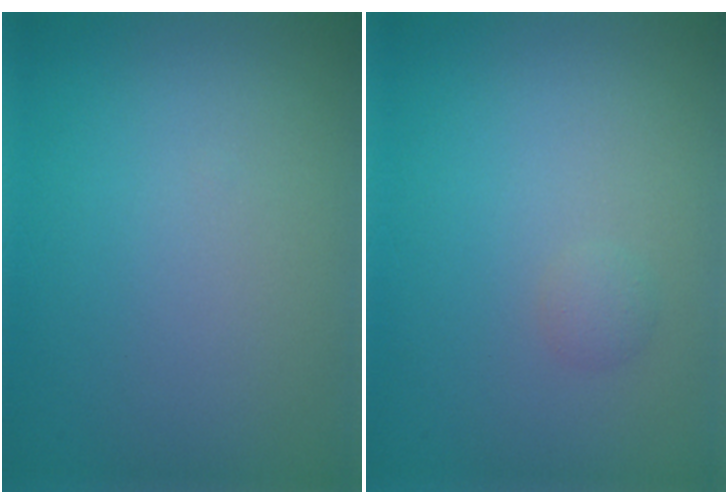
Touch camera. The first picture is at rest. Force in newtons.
{"total": 0.7, "press": 0.7, "slide": 0.0}